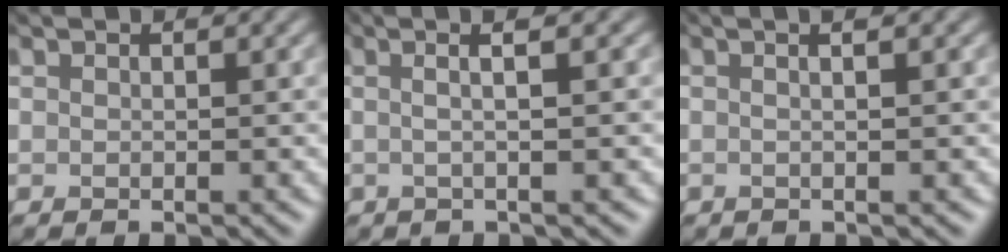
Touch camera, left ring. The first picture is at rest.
{"total": 3.9, "force": [1.0, 1.2, 3.6], "torque": [-0.034, 0.017, -0.021]}
{"total": 4.1, "force": [1.7, 1.7, 3.3], "torque": [-0.018, 0.031, -0.003]}